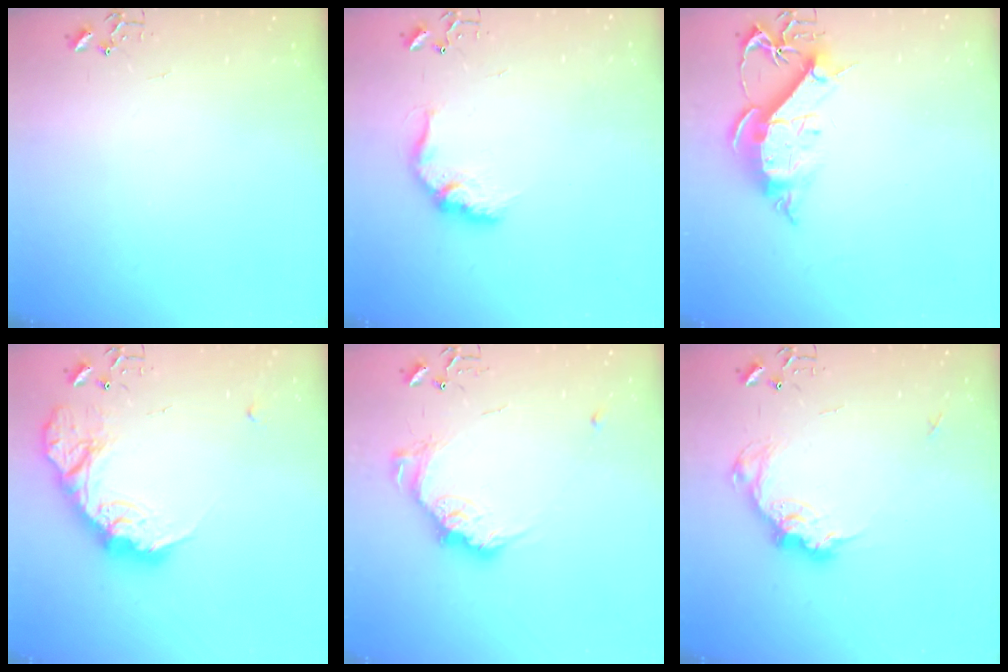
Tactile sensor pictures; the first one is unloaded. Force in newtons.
{"total": 12.4, "press": 12.4, "slide": 0.6}
{"total": 13.2, "press": 13.1, "slide": 1.5}
{"total": 19.4, "press": 19.3, "slide": 1.5}
{"total": 15.4, "press": 15.4, "slide": 1.0}
{"total": 14.4, "press": 14.3, "slide": 1.1}